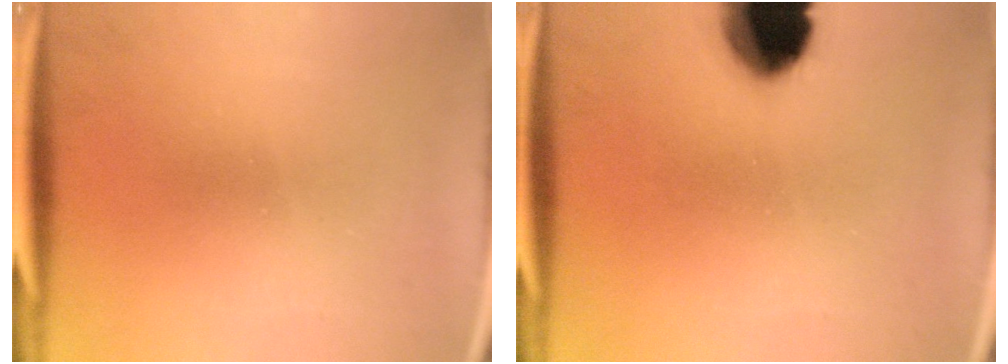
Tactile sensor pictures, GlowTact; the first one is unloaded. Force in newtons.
{"total": 14.7}